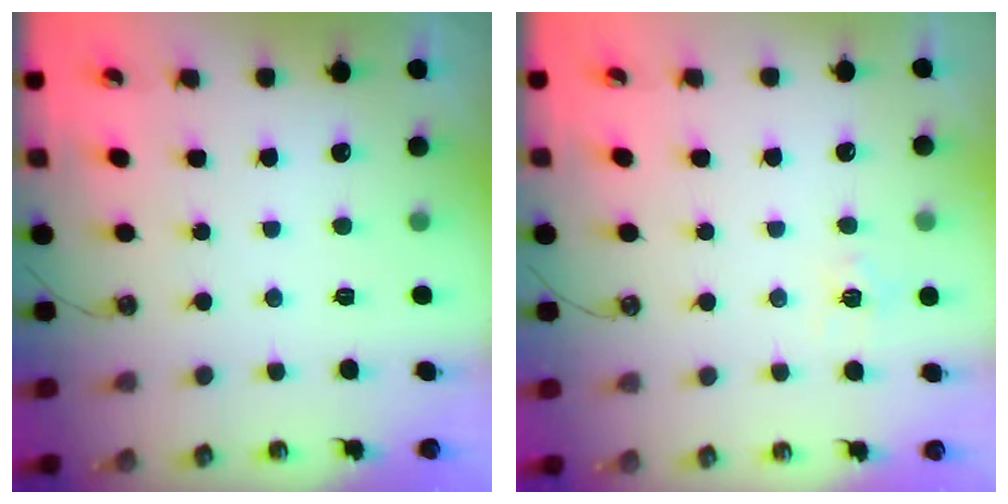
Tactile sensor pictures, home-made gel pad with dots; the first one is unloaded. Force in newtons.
{"total": 5.1, "press": 5.1, "slide": 0.4}